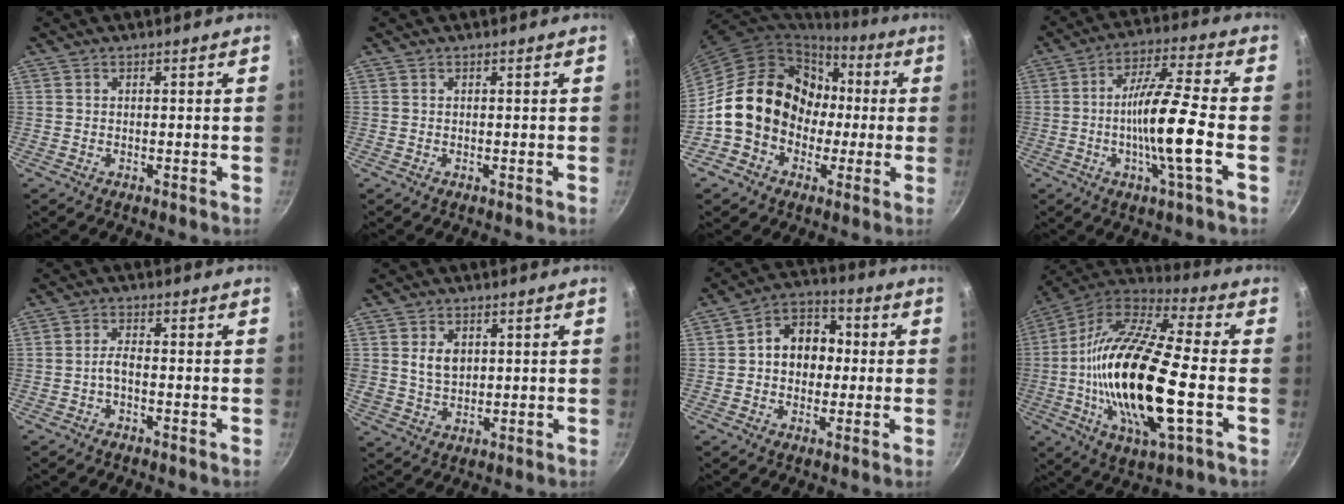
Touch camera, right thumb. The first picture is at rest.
{"total": 0.0}
{"total": 18.3, "force": [-1.1, 15.4, 9.9], "torque": [-0.120, 0.052, -0.016]}
{"total": 13.1, "force": [-2.8, 1.1, 12.8], "torque": [-0.225, 0.024, -0.059]}
{"total": 2.3, "force": [-1.2, 0.7, 1.8], "torque": [-0.038, 0.016, -0.027]}
{"total": 5.3, "force": [1.4, 3.8, 3.4], "torque": [-0.045, -0.010, 0.030]}
{"total": 10.4, "force": [0.4, 8.2, 6.4], "torque": [-0.049, 0.027, -0.011]}
{"total": 26.3, "force": [-3.5, 8.7, 24.6], "torque": [-0.480, 0.015, -0.081]}